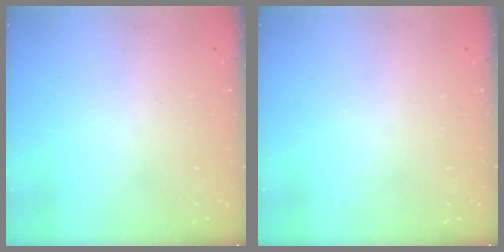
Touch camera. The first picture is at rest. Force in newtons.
{"total": 0.0}